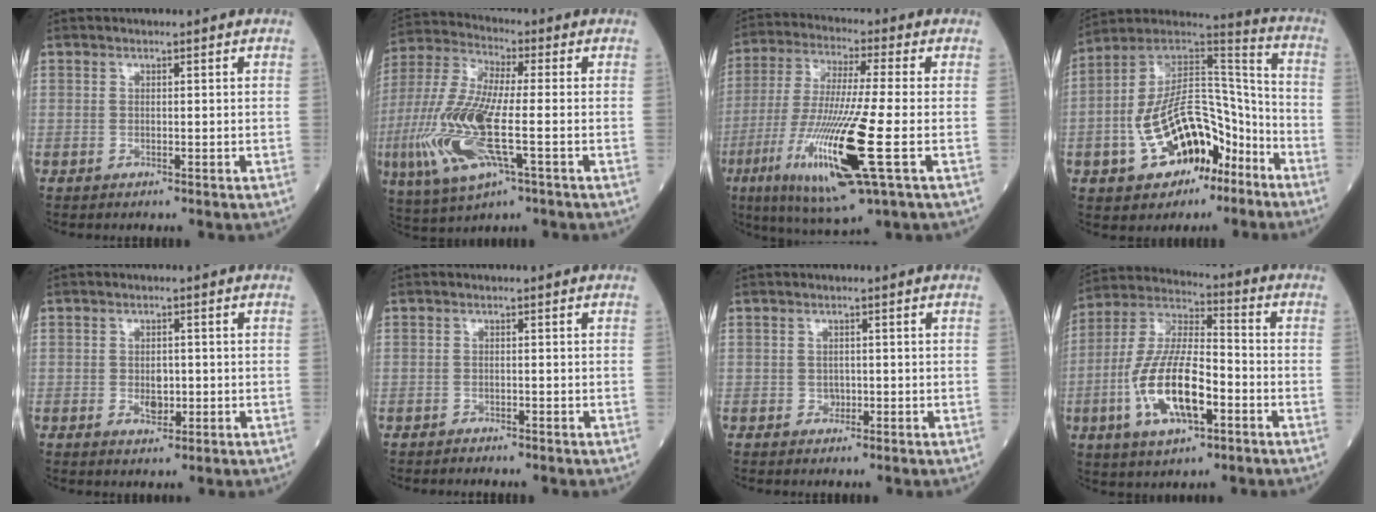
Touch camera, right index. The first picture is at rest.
{"total": 17.2, "force": [-4.2, 4.0, 16.2], "torque": [-0.370, -0.016, -0.077]}
{"total": 17.6, "force": [-5.7, 0.8, 16.6], "torque": [-0.353, -0.037, -0.105]}
{"total": 18.9, "force": [-7.8, 9.3, 14.5], "torque": [-0.257, 0.031, -0.120]}
{"total": 2.8, "force": [-0.5, 1.6, 2.2], "torque": [-0.035, 0.000, -0.004]}
{"total": 1.0, "force": [-0.9, 0.2, 0.2], "torque": [-0.008, -0.001, -0.014]}
{"total": 1.1, "force": [-0.3, 0.9, 0.5], "torque": [-0.007, 0.002, -0.004]}
{"total": 15.4, "force": [-4.6, 5.2, 13.8], "torque": [-0.285, 0.002, -0.084]}